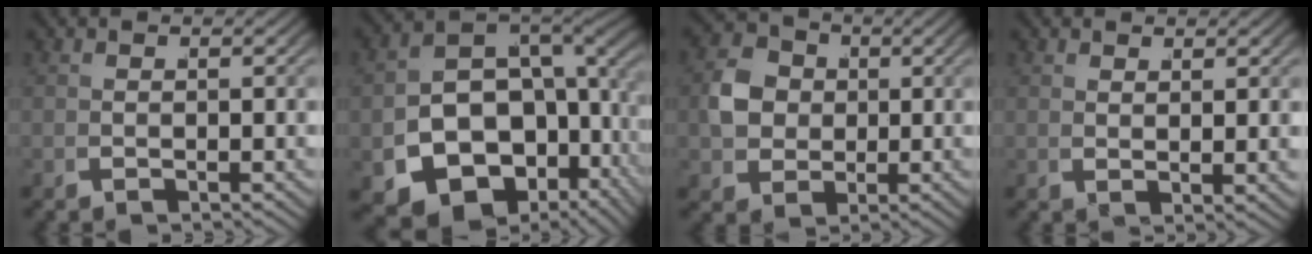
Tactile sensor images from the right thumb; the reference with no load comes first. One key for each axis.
{"total": 18.0, "fx": -5.0, "fy": 13.6, "fz": 10.7, "tx": -0.218, "ty": -0.071, "tz": -0.057}
{"total": 7.2, "fx": 1.0, "fy": 5.9, "fz": 4.0, "tx": -0.103, "ty": -0.019, "tz": 0.028}
{"total": 1.7, "fx": 1.4, "fy": 0.0, "fz": 0.8, "tx": -0.010, "ty": 0.005, "tz": 0.027}